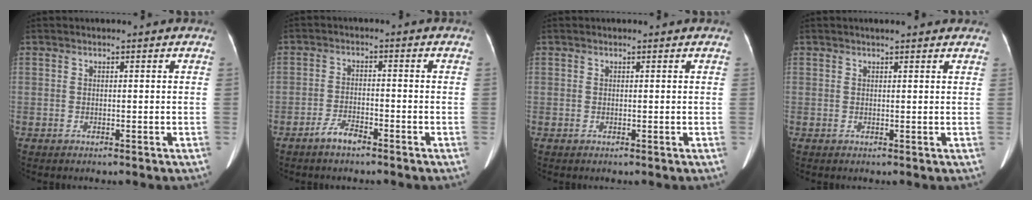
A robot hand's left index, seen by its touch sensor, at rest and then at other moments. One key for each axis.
{"total": 3.2, "fx": -2.6, "fy": 0.8, "fz": 1.7, "tx": -0.036, "ty": 0.000, "tz": -0.049}
{"total": 0.0}
{"total": 4.6, "fx": 3.9, "fy": 1.0, "fz": 2.3, "tx": -0.023, "ty": 0.021, "tz": 0.040}